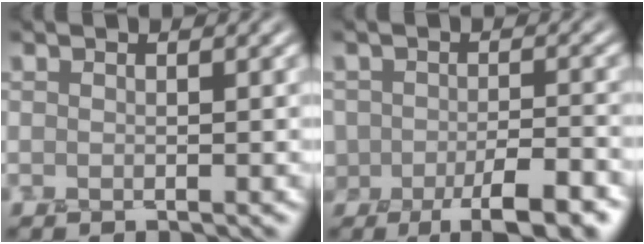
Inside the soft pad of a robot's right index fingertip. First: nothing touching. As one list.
[{"total": 7.6, "force": [-4.3, 3.7, 5.0], "torque": [-0.068, -0.010, -0.059]}]